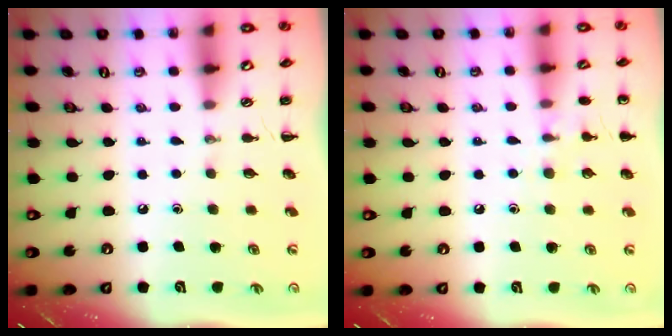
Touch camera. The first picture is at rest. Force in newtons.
{"total": 7.5, "press": 7.2, "slide": 2.2}